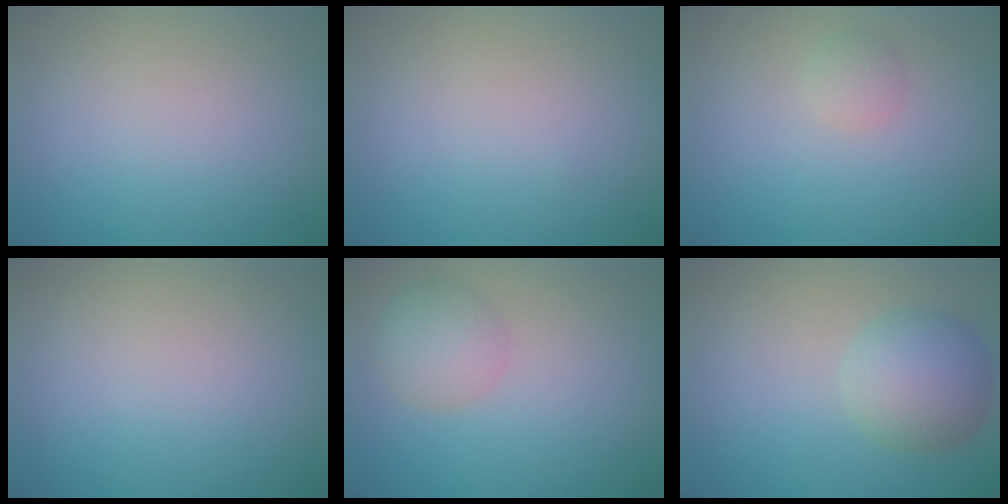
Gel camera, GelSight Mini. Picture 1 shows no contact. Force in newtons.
{"total": 0.0}
{"total": 1.1, "press": 1.1, "slide": 0.0}
{"total": 0.0}
{"total": 2.9, "press": 2.8, "slide": 0.3}
{"total": 4.8, "press": 4.8, "slide": 0.2}